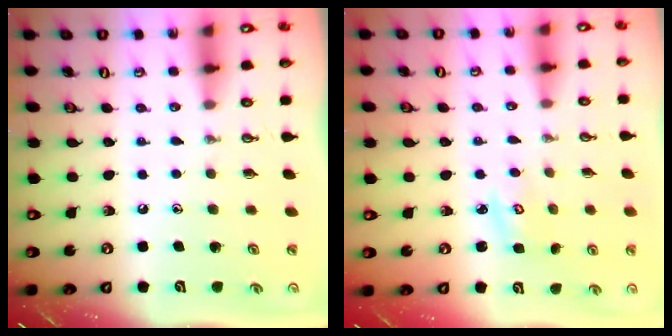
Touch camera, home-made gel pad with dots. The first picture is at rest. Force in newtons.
{"total": 3.2, "press": 3.2, "slide": 0.3}